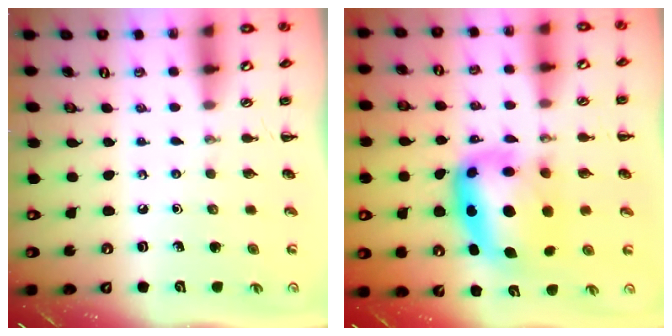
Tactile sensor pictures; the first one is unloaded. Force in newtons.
{"total": 12.0, "press": 11.6, "slide": 3.2}